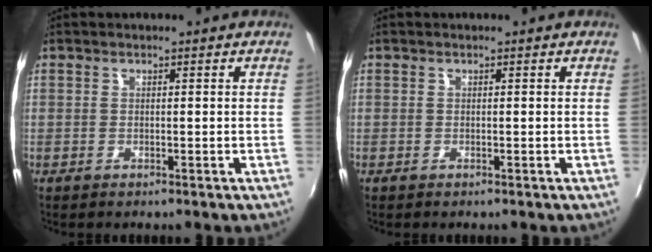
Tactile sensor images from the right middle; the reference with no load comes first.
{"total": 0.0}